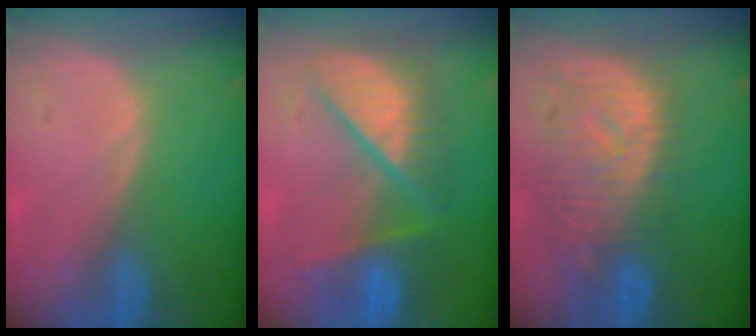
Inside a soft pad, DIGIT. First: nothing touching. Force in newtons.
{"total": 9.9, "press": 9.9, "slide": 1.0}
{"total": 10.9, "press": 9.7, "slide": 4.9}